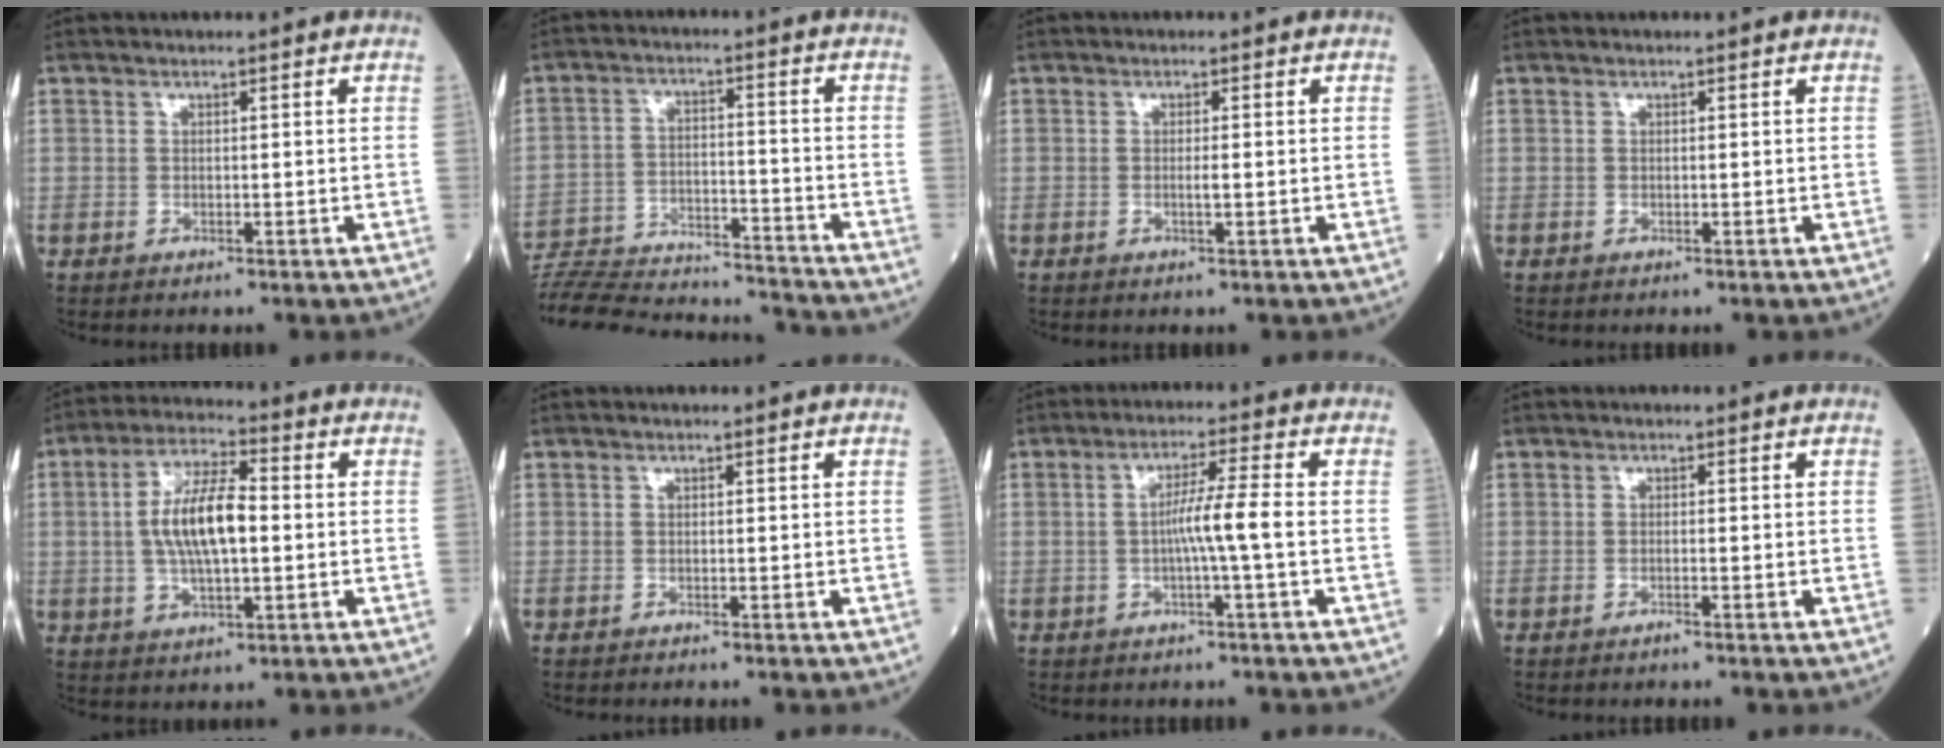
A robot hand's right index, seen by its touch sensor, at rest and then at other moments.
{"total": 22.5, "force": [-21.5, 2.2, 6.3], "torque": [-0.146, -0.017, -0.321]}
{"total": 1.1, "force": [-0.3, -0.1, 1.1], "torque": [-0.019, -0.002, -0.005]}
{"total": 0.0}
{"total": 10.1, "force": [0.3, 2.9, 9.6], "torque": [-0.191, 0.009, 0.004]}
{"total": 0.0}
{"total": 5.2, "force": [-0.8, -1.0, 5.0], "torque": [-0.086, 0.007, -0.017]}
{"total": 0.7, "force": [-0.6, -0.1, 0.4], "torque": [-0.005, 0.001, -0.012]}